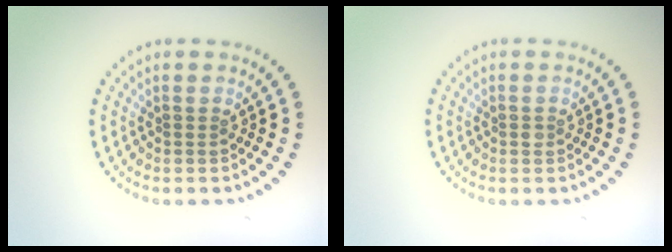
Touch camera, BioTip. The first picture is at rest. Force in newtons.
{"total": 0.6, "press": 0.6, "slide": 0.1}